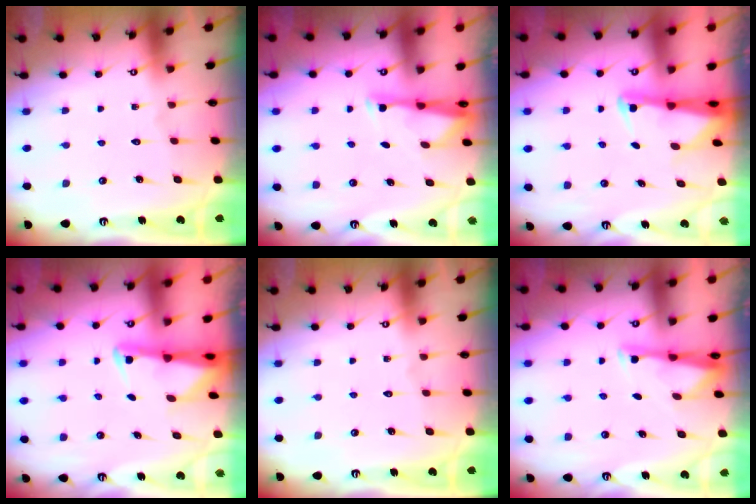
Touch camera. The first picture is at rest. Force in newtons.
{"total": 2.9, "press": 2.9, "slide": 0.6}
{"total": 2.6, "press": 2.6, "slide": 0.5}
{"total": 2.4, "press": 2.3, "slide": 0.5}
{"total": 0.0}
{"total": 3.3, "press": 3.2, "slide": 0.4}